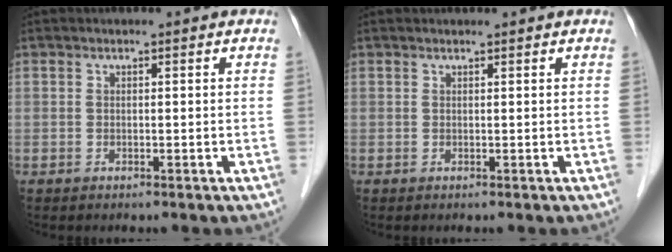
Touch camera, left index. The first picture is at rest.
{"total": 1.0, "force": [1.0, 0.0, 0.2], "torque": [-0.009, 0.012, 0.014]}